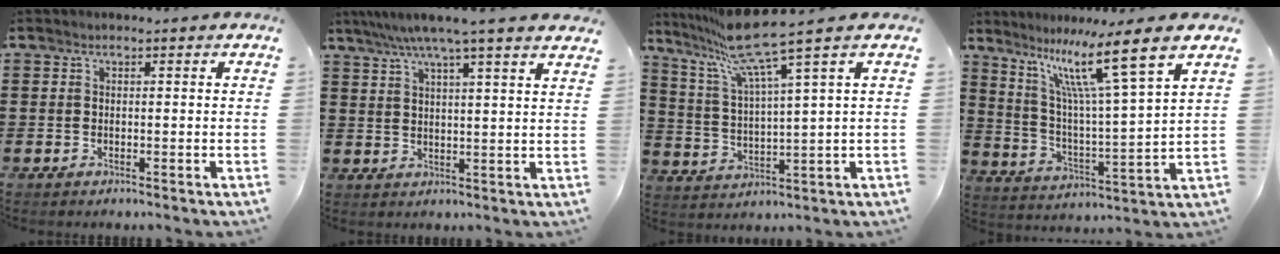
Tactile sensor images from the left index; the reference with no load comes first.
{"total": 6.2, "force": [5.0, -0.7, 3.5], "torque": [-0.082, -0.018, 0.085]}
{"total": 10.6, "force": [7.7, 0.1, 7.3], "torque": [-0.175, -0.029, 0.130]}
{"total": 11.9, "force": [8.0, 0.0, 8.8], "torque": [-0.185, -0.037, 0.125]}